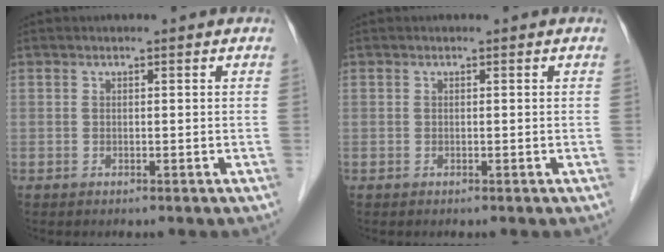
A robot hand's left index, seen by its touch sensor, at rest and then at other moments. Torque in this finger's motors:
{"motor_torque": [0.00, 0.00, 0.00, 0.00]}